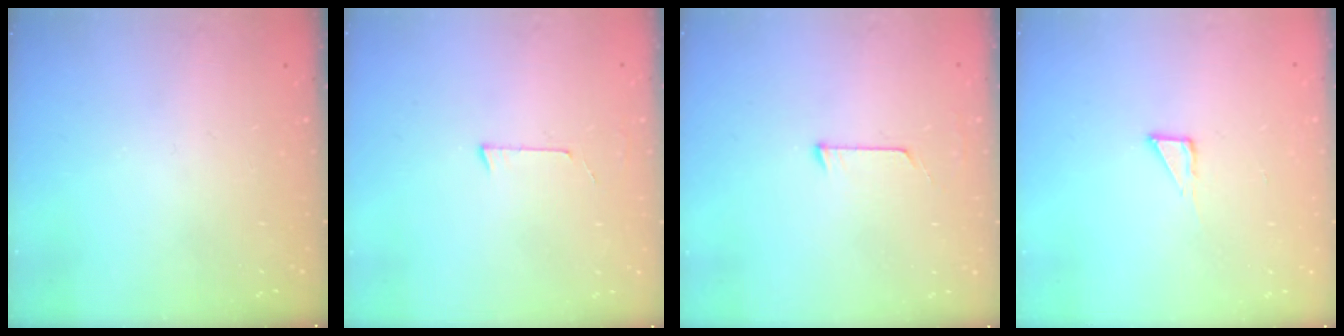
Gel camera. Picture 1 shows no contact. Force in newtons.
{"total": 3.2, "press": 3.2, "slide": 0.2}
{"total": 3.9, "press": 3.9, "slide": 0.4}
{"total": 3.6, "press": 3.6, "slide": 0.3}